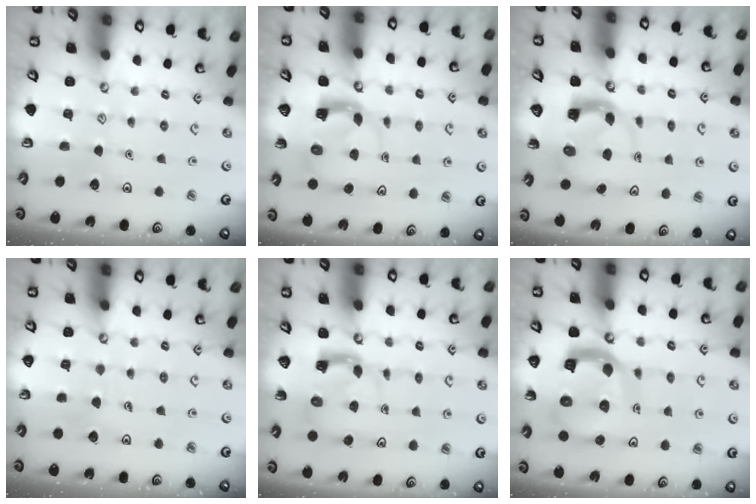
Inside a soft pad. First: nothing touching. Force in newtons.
{"total": 4.0, "press": 3.9, "slide": 0.8}
{"total": 3.9, "press": 3.9, "slide": 0.6}
{"total": 3.2, "press": 3.2, "slide": 0.2}
{"total": 3.9, "press": 3.9, "slide": 0.7}
{"total": 16.1, "press": 15.9, "slide": 2.0}